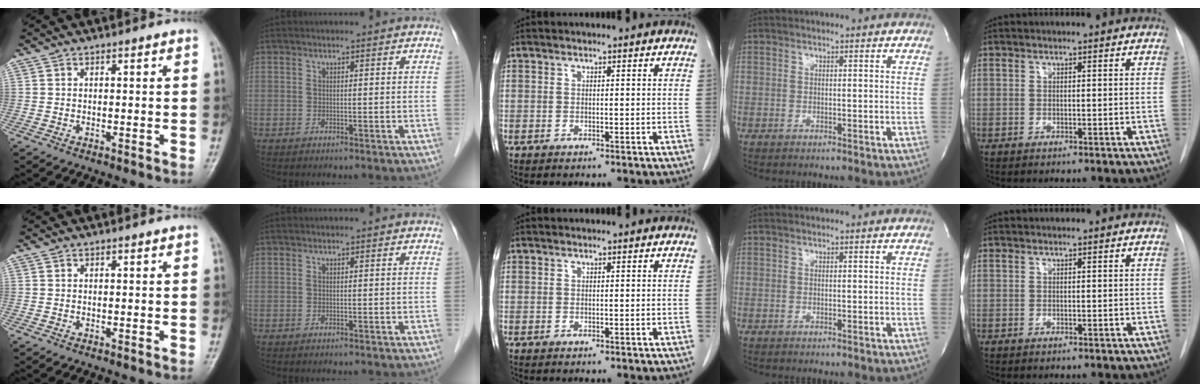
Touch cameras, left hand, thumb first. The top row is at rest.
{}